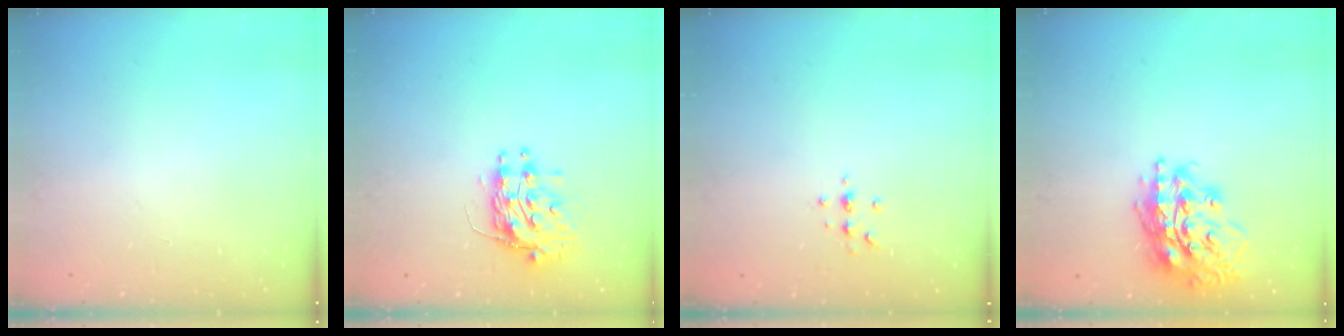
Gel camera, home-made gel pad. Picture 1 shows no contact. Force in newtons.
{"total": 10.4, "press": 10.4, "slide": 0.9}
{"total": 3.3, "press": 3.2, "slide": 0.4}
{"total": 18.0, "press": 17.9, "slide": 2.1}